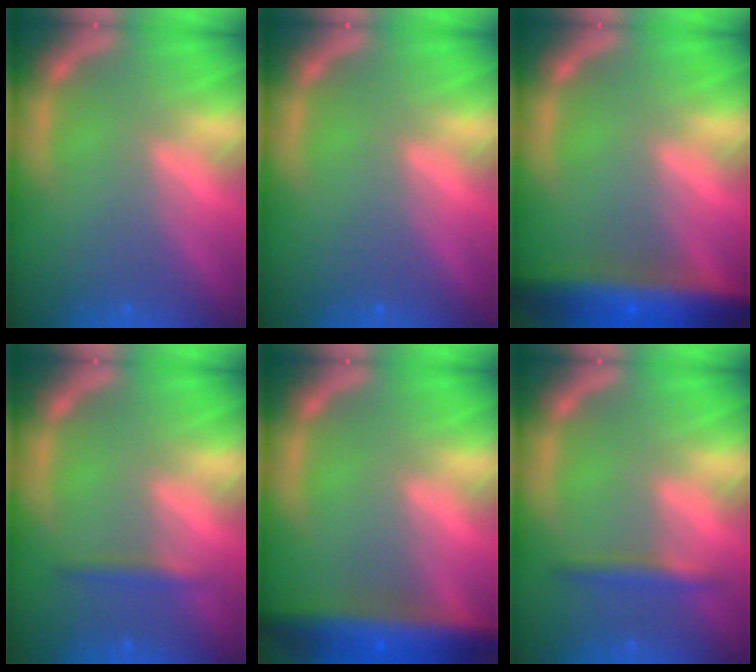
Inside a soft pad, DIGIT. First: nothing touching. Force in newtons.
{"total": 0.0}
{"total": 9.0}
{"total": 1.4}
{"total": 8.0}
{"total": 1.9}